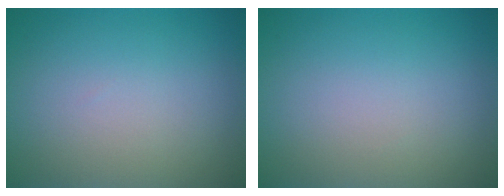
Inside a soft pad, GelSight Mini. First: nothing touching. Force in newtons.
{"total": 0.0}